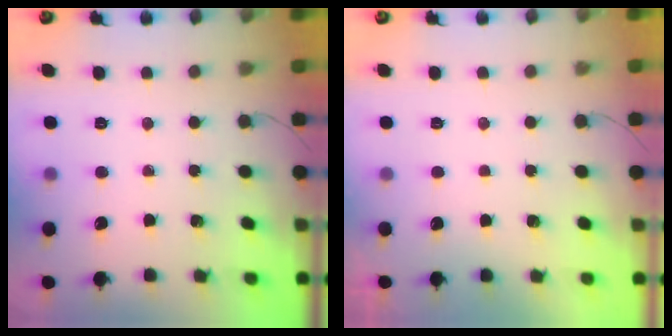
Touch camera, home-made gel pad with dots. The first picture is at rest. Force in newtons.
{"total": 3.0, "press": 3.0, "slide": 0.1}